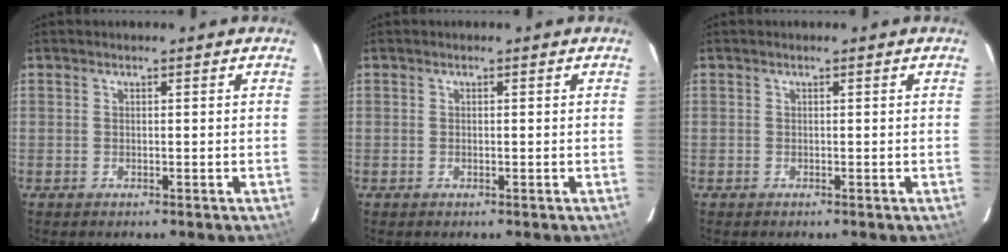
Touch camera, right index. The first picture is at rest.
{"total": 0.0}
{"total": 0.0}